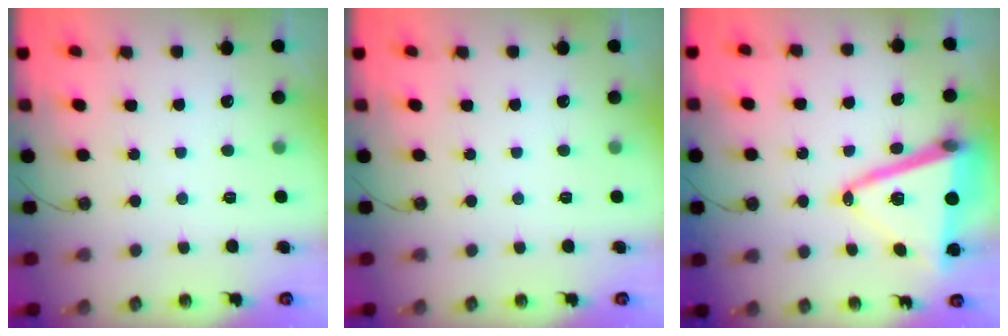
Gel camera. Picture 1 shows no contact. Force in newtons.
{"total": 0.0}
{"total": 17.2, "press": 16.8, "slide": 3.8}